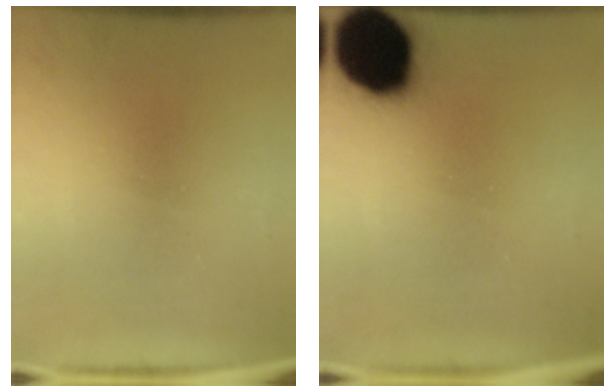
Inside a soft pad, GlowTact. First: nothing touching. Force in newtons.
{"total": 19.6}